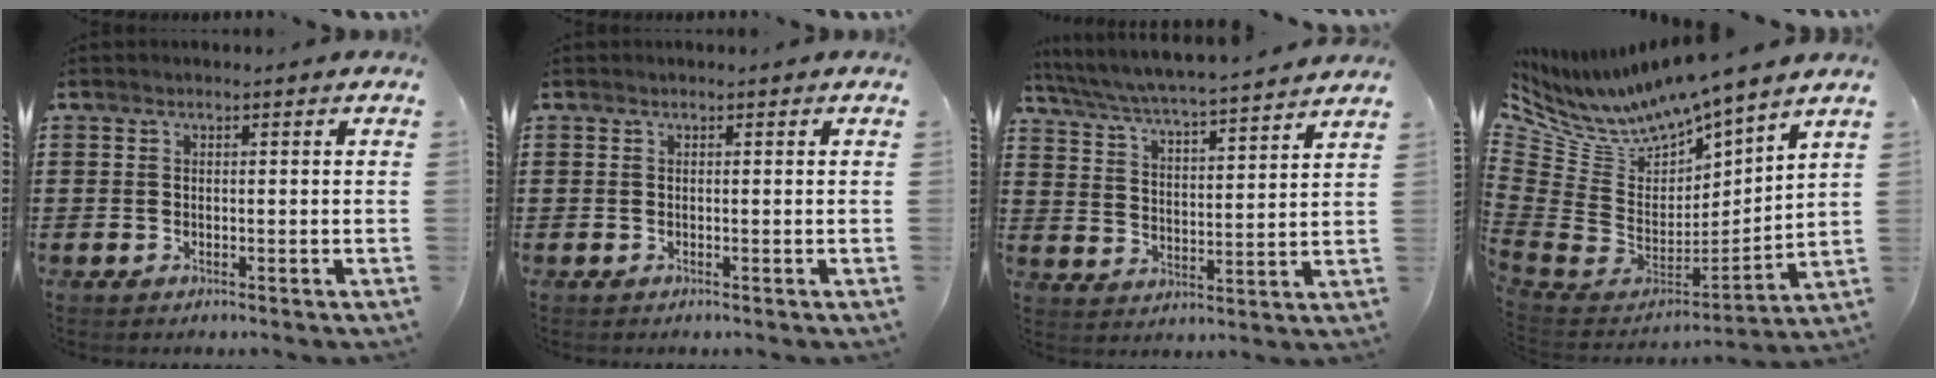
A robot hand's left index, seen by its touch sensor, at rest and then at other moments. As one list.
[{"total": 0.0}, {"total": 4.6, "force": [4.4, -0.3, 1.2], "torque": [-0.047, -0.036, 0.070]}, {"total": 8.3, "force": [8.0, 1.6, 1.6], "torque": [-0.080, -0.079, 0.138]}]